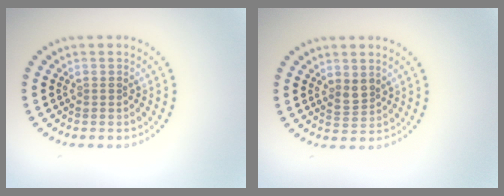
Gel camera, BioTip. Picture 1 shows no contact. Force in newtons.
{"total": 1.7, "press": 1.5, "slide": 0.9}